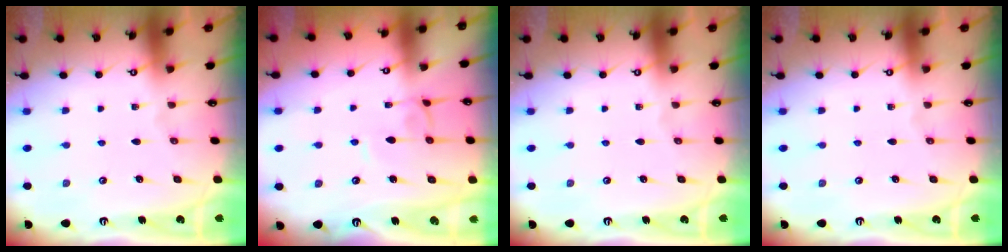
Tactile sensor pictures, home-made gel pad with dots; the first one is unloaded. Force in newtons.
{"total": 1.6, "press": 1.6, "slide": 0.1}
{"total": 0.0}
{"total": 0.0}